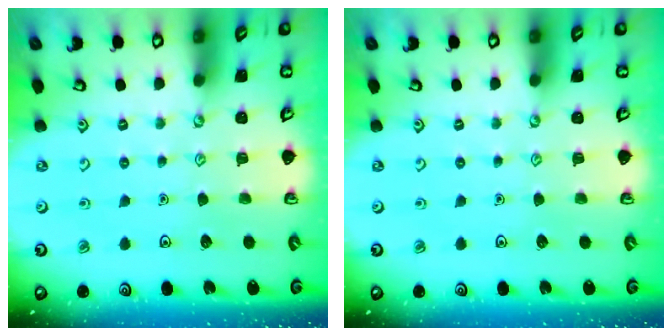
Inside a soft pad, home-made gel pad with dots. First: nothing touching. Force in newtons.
{"total": 0.0}